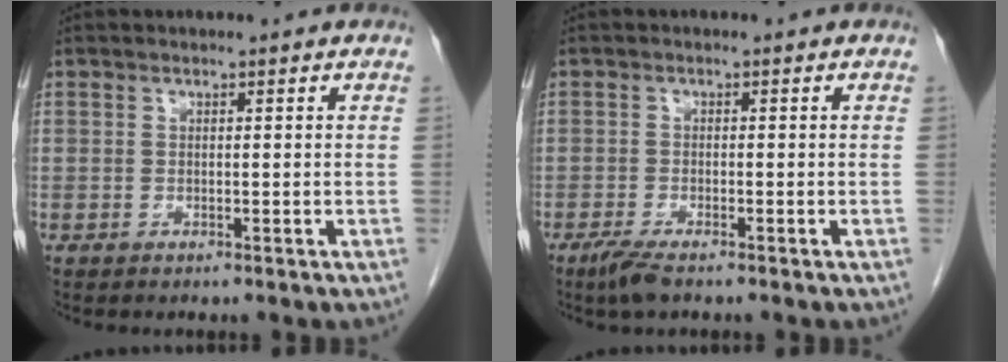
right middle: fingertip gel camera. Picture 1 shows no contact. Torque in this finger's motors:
{"motor_torque": [0.50, -0.32, 0.03, 0.05]}